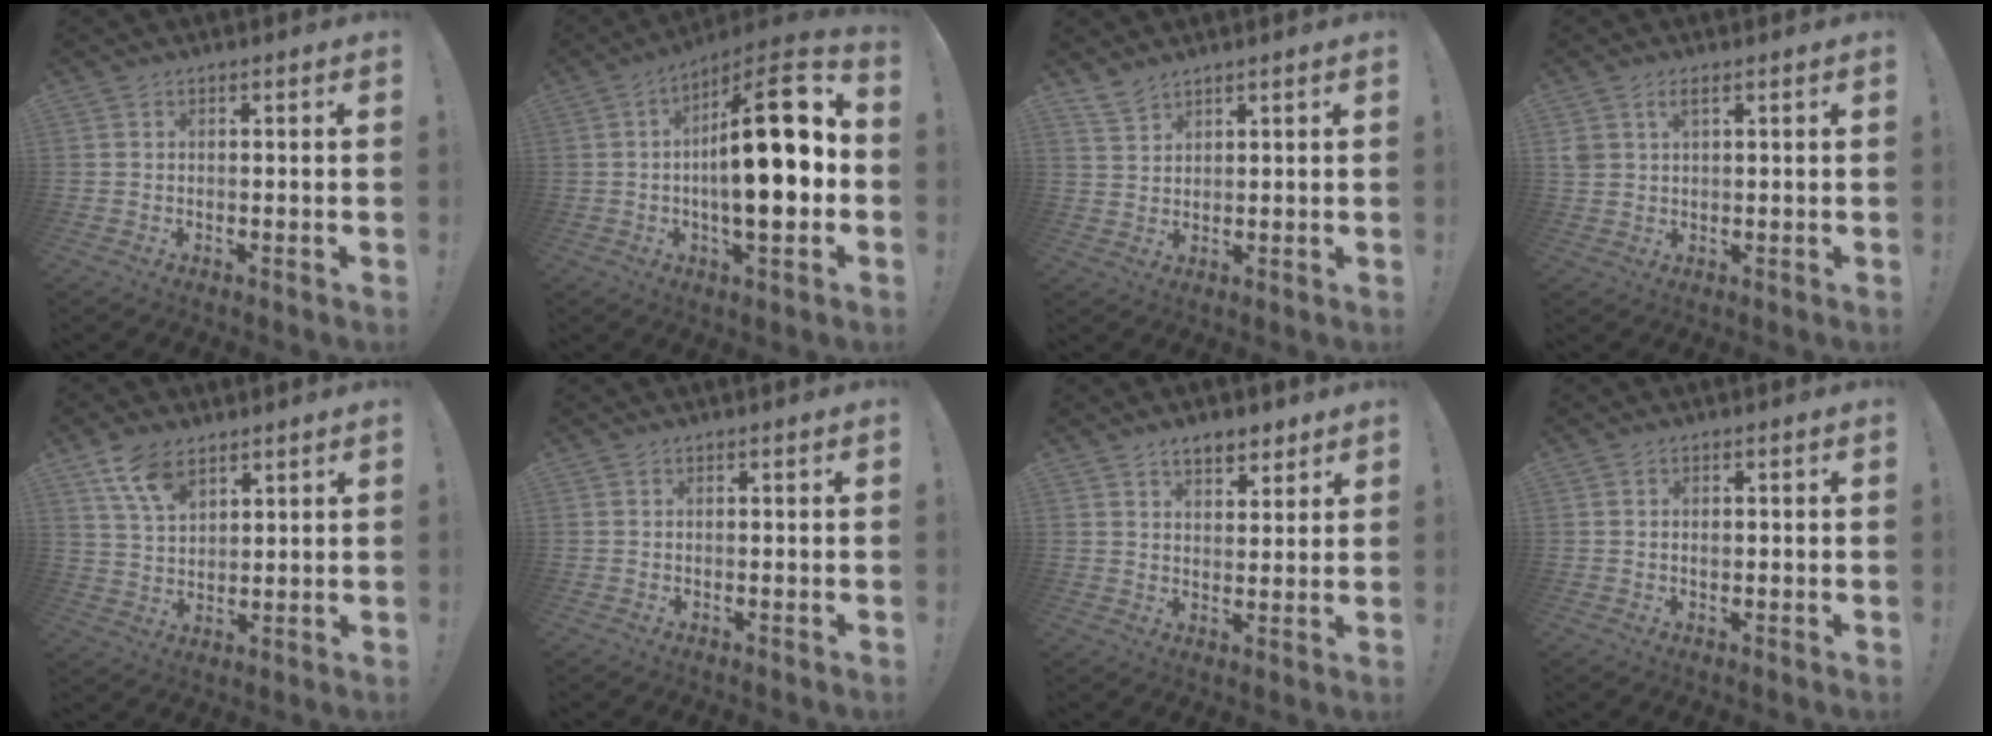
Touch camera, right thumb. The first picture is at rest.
{"total": 20.8, "force": [-0.5, 5.5, 20.0], "torque": [-0.304, -0.004, -0.019]}
{"total": 4.1, "force": [3.7, 1.3, 1.2], "torque": [-0.015, -0.023, 0.069]}
{"total": 3.0, "force": [1.4, 1.6, 2.2], "torque": [-0.040, 0.001, 0.027]}
{"total": 9.6, "force": [6.3, 5.4, 4.9], "torque": [-0.098, -0.022, 0.123]}
{"total": 0.0}
{"total": 6.2, "force": [4.5, 3.2, 2.7], "torque": [-0.031, -0.022, 0.081]}
{"total": 0.9, "force": [0.2, 0.8, 0.3], "torque": [0.001, 0.001, 0.001]}